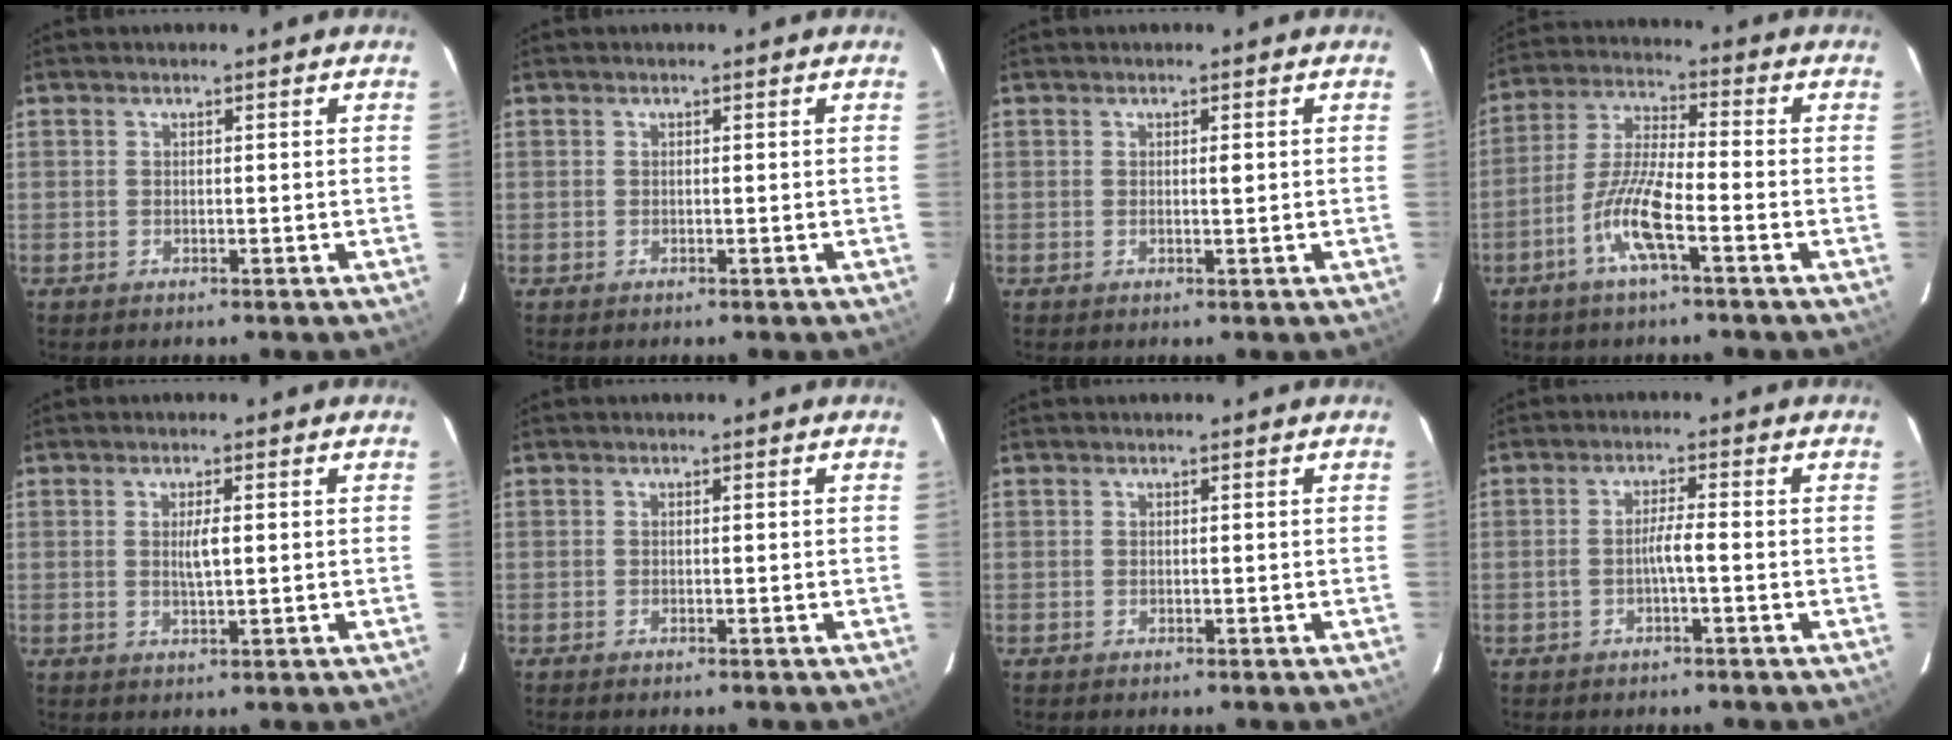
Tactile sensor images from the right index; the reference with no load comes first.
{"total": 0.0}
{"total": 0.9, "force": [0.1, 0.1, 0.9], "torque": [-0.015, 0.000, 0.001]}
{"total": 9.3, "force": [-4.1, 0.9, 8.3], "torque": [-0.172, 0.002, -0.084]}
{"total": 2.8, "force": [0.2, 0.4, 2.7], "torque": [-0.051, -0.001, 0.005]}
{"total": 0.6, "force": [-0.4, 0.1, 0.5], "torque": [-0.013, -0.002, -0.007]}
{"total": 0.0}
{"total": 2.9, "force": [-0.8, 0.1, 2.7], "torque": [-0.046, 0.004, -0.016]}